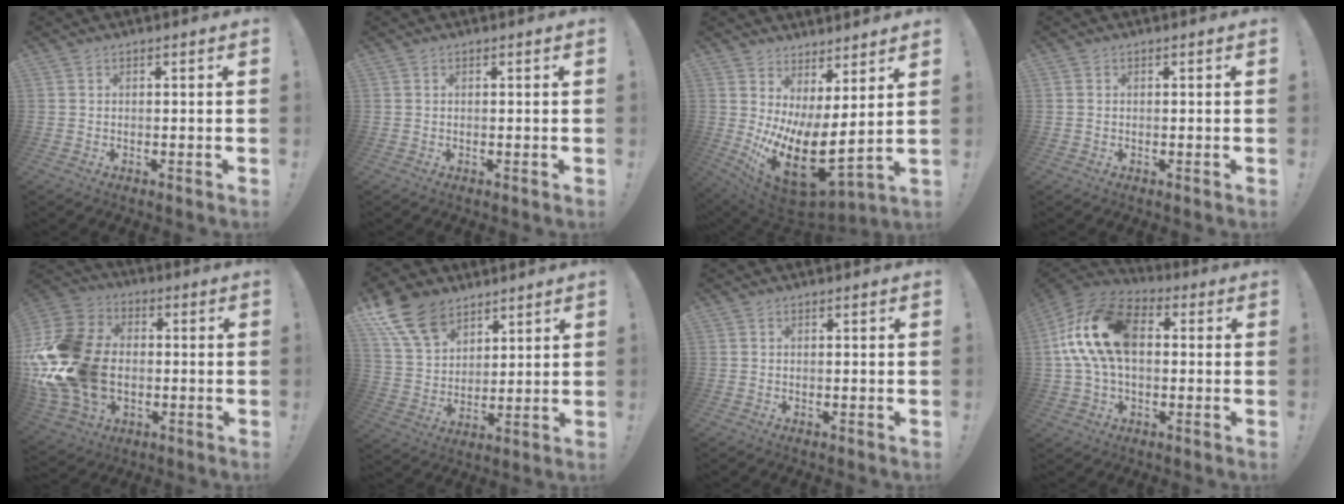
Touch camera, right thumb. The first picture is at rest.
{"total": 0.0}
{"total": 14.4, "force": [-0.5, 5.1, 13.5], "torque": [-0.209, -0.039, 0.003]}
{"total": 0.5, "force": [0.0, 0.5, -0.1], "torque": [-0.002, 0.004, 0.002]}
{"total": 28.2, "force": [-2.4, 20.2, 19.5], "torque": [-0.364, 0.023, -0.019]}
{"total": 15.2, "force": [10.2, 9.1, 6.6], "torque": [-0.122, -0.053, 0.198]}
{"total": 0.0}
{"total": 19.4, "force": [2.7, 12.2, 14.8], "torque": [-0.275, 0.014, 0.053]}